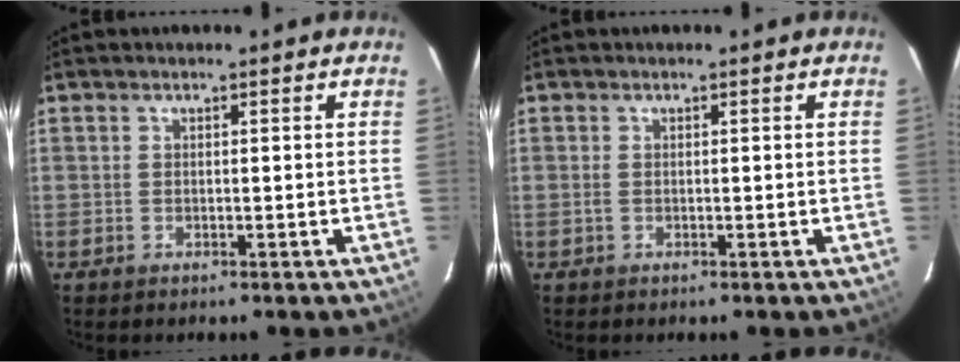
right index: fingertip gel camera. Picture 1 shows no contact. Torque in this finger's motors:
{"motor_torque": [0.28, 0.22, 0.17, 0.03]}